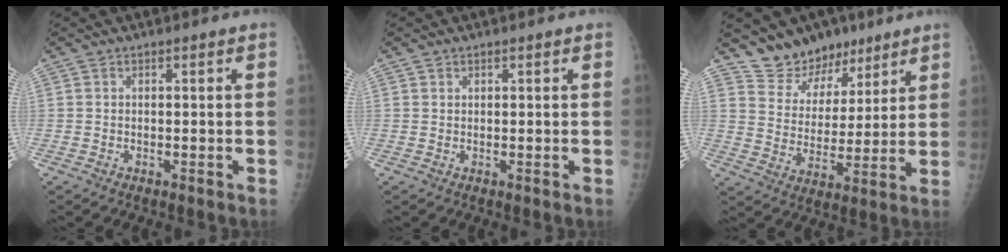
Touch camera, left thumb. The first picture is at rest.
{"total": 0.7, "force": [0.4, 0.5, -0.1], "torque": [0.009, -0.002, 0.004]}
{"total": 11.3, "force": [8.9, 6.6, 2.1], "torque": [0.009, -0.061, 0.162]}